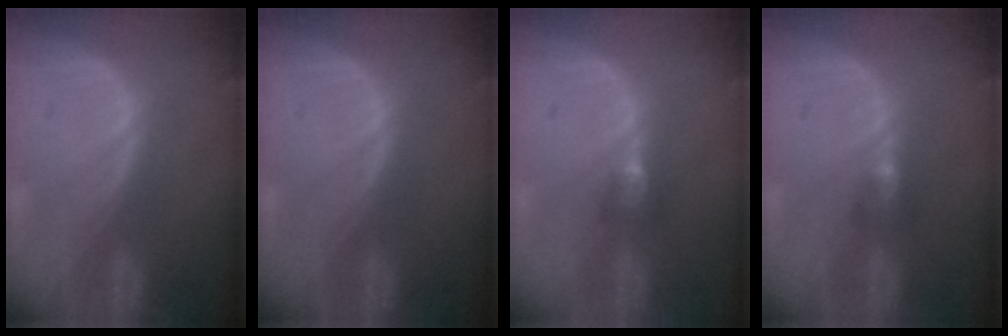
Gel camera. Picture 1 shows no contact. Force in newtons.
{"total": 0.0}
{"total": 2.8, "press": 2.6, "slide": 1.0}
{"total": 2.8, "press": 2.5, "slide": 1.3}